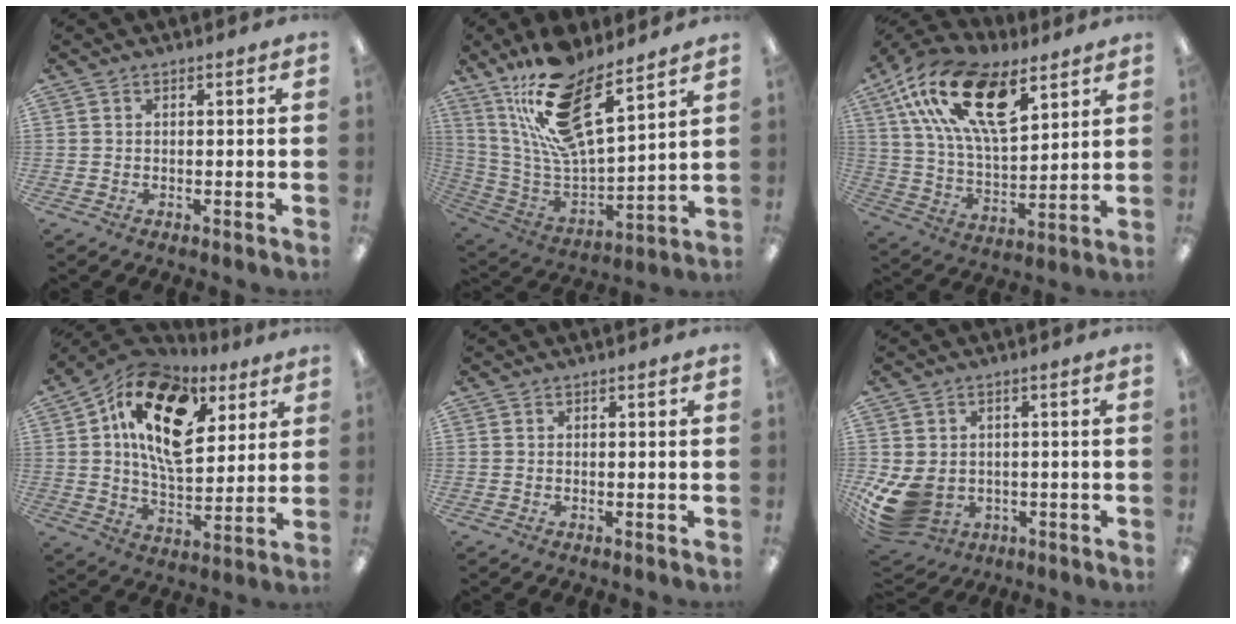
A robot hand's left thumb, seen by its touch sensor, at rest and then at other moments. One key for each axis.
{"total": 20.2, "fx": 13.7, "fy": 6.2, "fz": 13.5, "tx": -0.263, "ty": -0.078, "tz": 0.238}
{"total": 22.4, "fx": 11.9, "fy": 10.1, "fz": 16.1, "tx": -0.306, "ty": -0.049, "tz": 0.208}
{"total": 18.7, "fx": 8.3, "fy": 10.2, "fz": 13.3, "tx": -0.225, "ty": -0.017, "tz": 0.144}
{"total": 0.0}
{"total": 9.2, "fx": -1.9, "fy": 7.2, "fz": 5.4, "tx": -0.130, "ty": -0.001, "tz": -0.028}